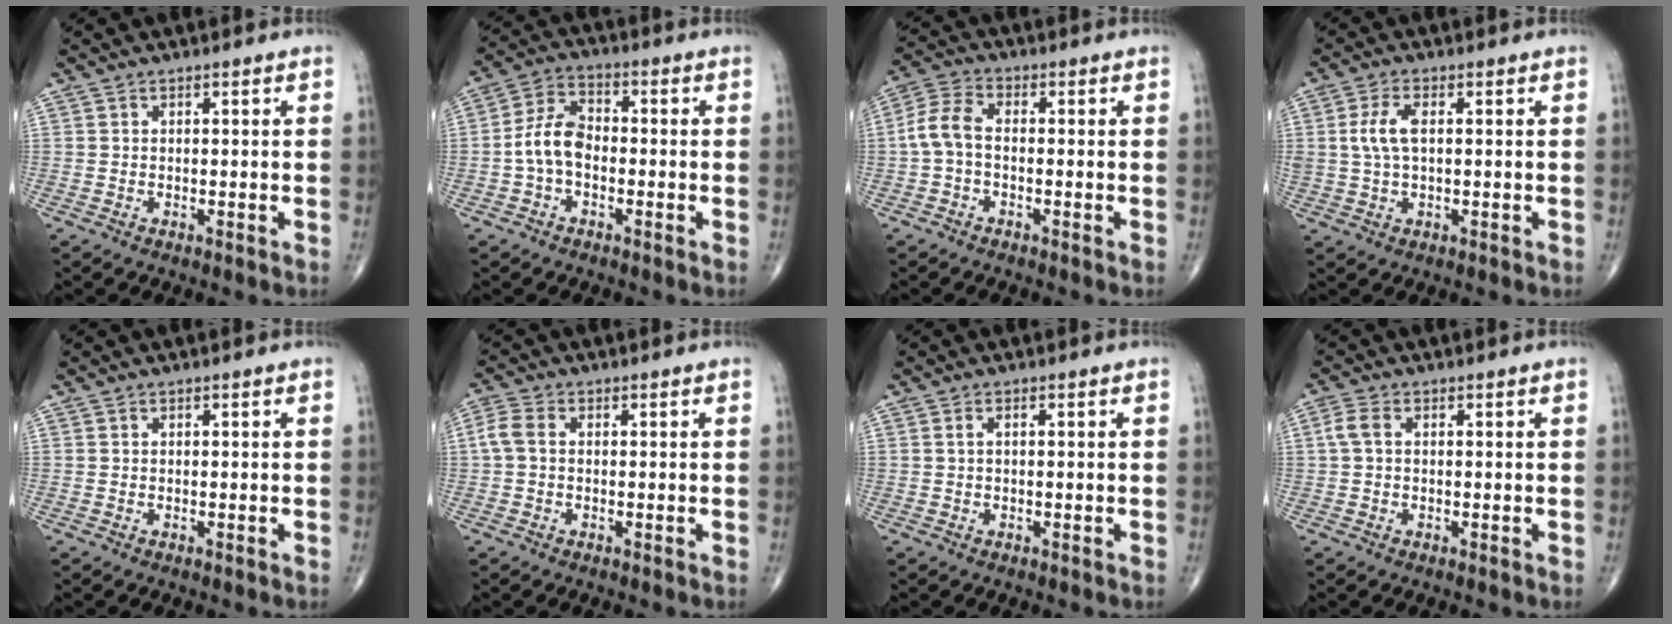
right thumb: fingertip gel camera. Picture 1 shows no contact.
{"total": 7.5, "force": [-1.5, 4.7, 5.7], "torque": [-0.106, 0.027, -0.040]}
{"total": 5.9, "force": [-0.8, 3.3, 4.8], "torque": [-0.106, 0.020, -0.027]}
{"total": 5.2, "force": [0.8, 2.4, 4.5], "torque": [-0.104, 0.005, 0.015]}
{"total": 0.0}
{"total": 3.5, "force": [0.0, 2.3, 2.6], "torque": [-0.066, 0.009, -0.007]}
{"total": 0.8, "force": [0.1, 0.3, 0.7], "torque": [-0.017, 0.002, 0.001]}
{"total": 2.8, "force": [0.3, 1.7, 2.2], "torque": [-0.054, 0.007, 0.002]}